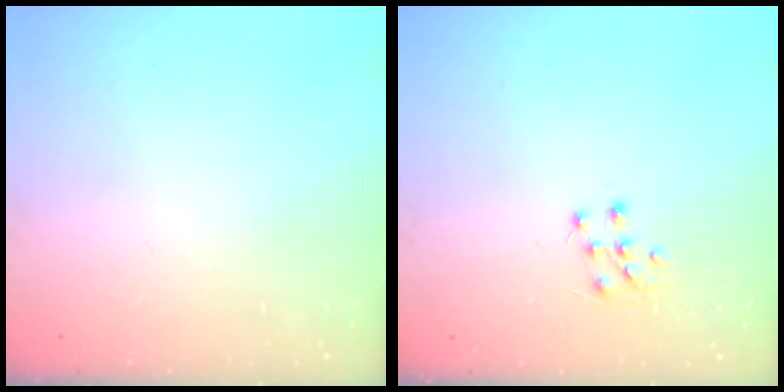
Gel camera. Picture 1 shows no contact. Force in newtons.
{"total": 7.2, "press": 7.1, "slide": 0.7}